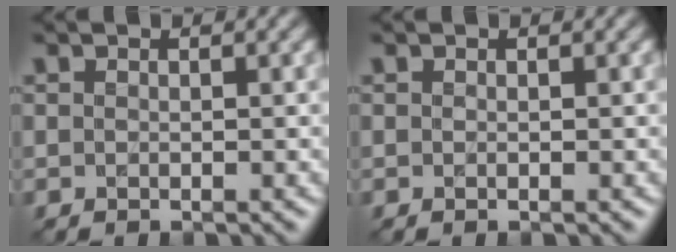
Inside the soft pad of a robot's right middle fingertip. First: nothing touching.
{"total": 0.0}